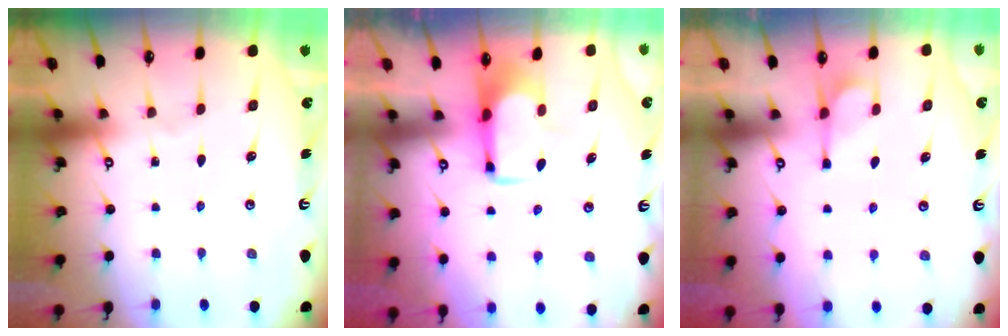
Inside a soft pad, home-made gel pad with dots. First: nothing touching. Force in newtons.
{"total": 2.0, "press": 2.0, "slide": 0.4}
{"total": 2.1, "press": 1.9, "slide": 0.9}